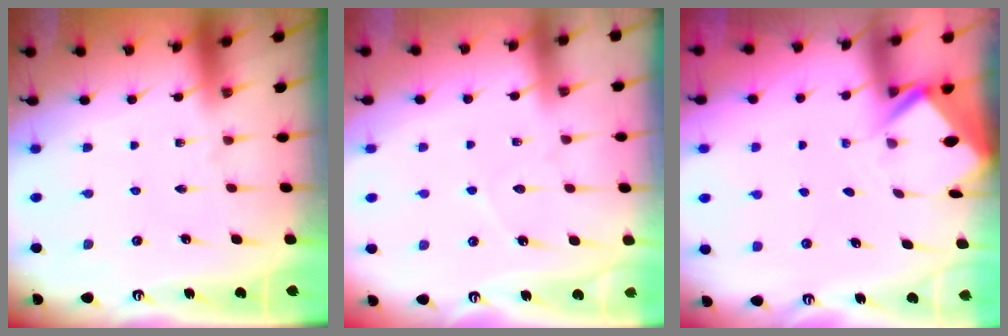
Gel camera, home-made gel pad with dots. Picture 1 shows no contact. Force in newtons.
{"total": 4.5, "press": 4.5, "slide": 0.3}
{"total": 2.6, "press": 2.6, "slide": 0.1}